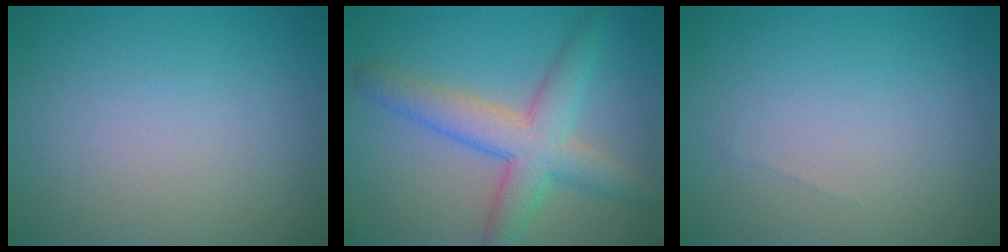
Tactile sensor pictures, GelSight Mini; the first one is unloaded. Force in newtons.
{"total": 5.8, "press": 5.8, "slide": 0.2}
{"total": 0.0}